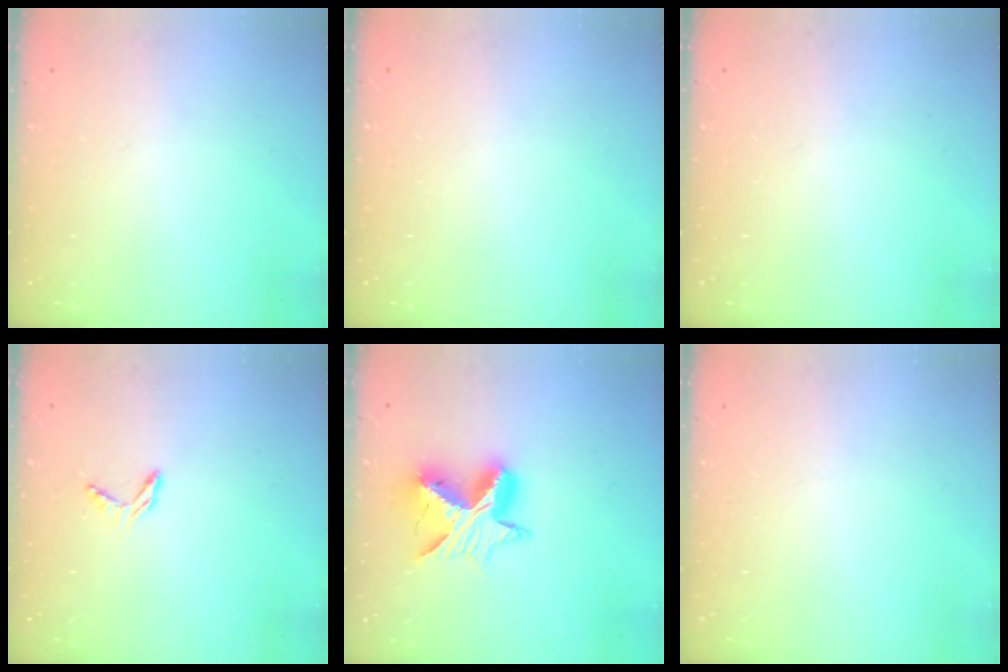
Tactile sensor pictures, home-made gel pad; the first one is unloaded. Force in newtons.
{"total": 0.0}
{"total": 0.0}
{"total": 4.6, "press": 4.6, "slide": 0.3}
{"total": 10.5, "press": 10.5, "slide": 0.9}
{"total": 0.0}